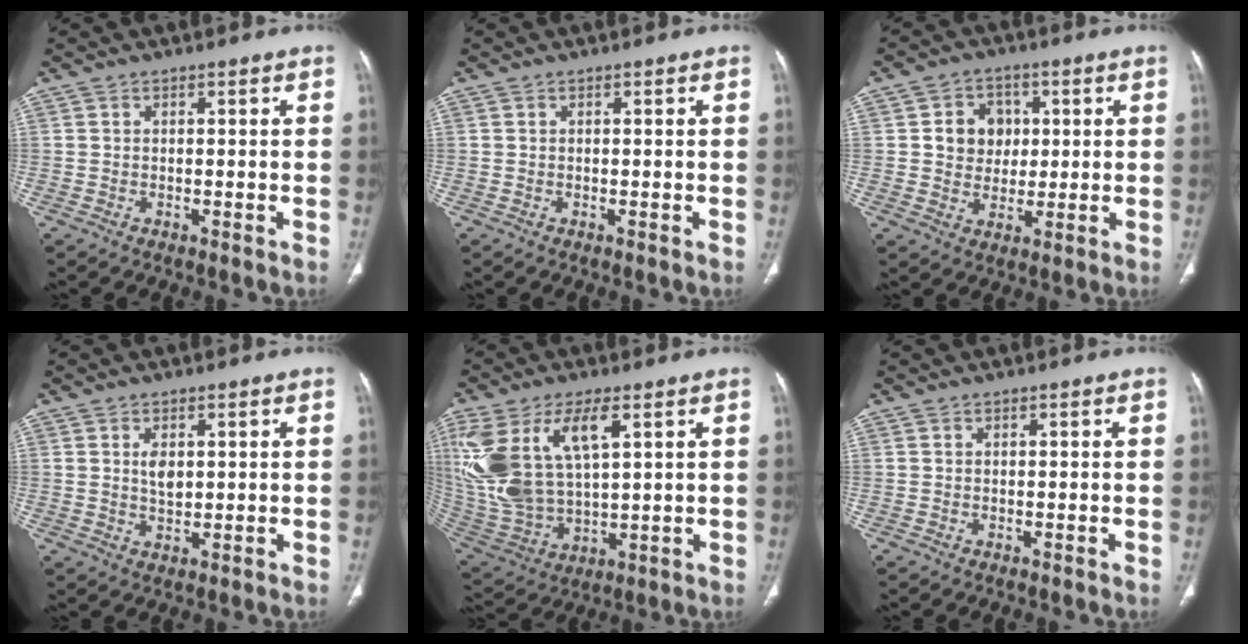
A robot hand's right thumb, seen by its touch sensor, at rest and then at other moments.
{"total": 0.0}
{"total": 7.6, "force": [1.4, 6.6, 3.5], "torque": [-0.014, 0.001, 0.023]}
{"total": 3.4, "force": [0.9, 1.9, 2.6], "torque": [-0.040, -0.008, 0.020]}
{"total": 20.1, "force": [6.9, 9.7, 16.2], "torque": [-0.348, -0.019, 0.144]}
{"total": 0.0}